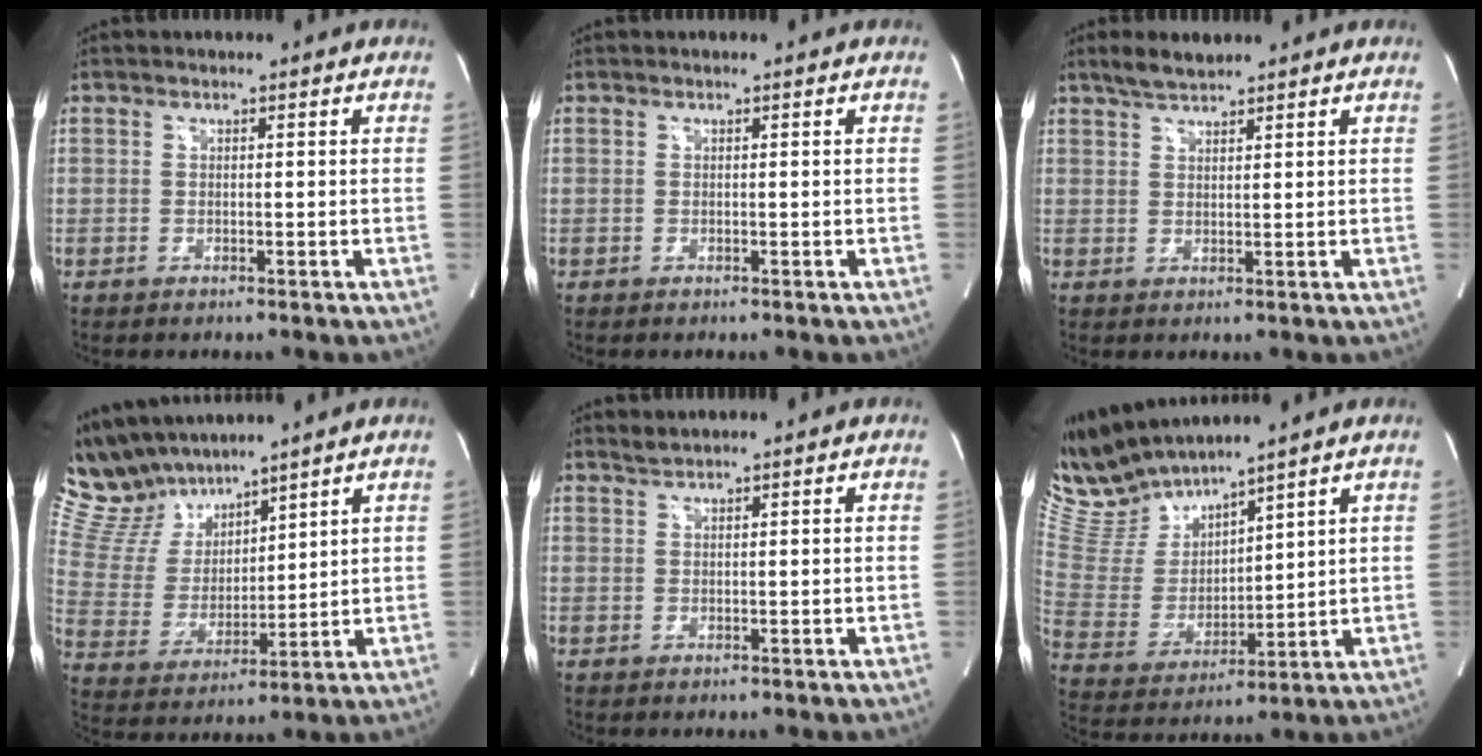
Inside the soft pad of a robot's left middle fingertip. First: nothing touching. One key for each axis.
{"total": 0.0}
{"total": 3.6, "fx": 3.2, "fy": 0.6, "fz": 1.6, "tx": -0.040, "ty": 0.008, "tz": 0.062}
{"total": 12.0, "fx": 10.9, "fy": 3.9, "fz": 3.2, "tx": -0.088, "ty": 0.025, "tz": 0.225}
{"total": 1.1, "fx": 1.1, "fy": -0.2, "fz": 0.1, "tx": -0.008, "ty": 0.004, "tz": 0.028}
{"total": 11.8, "fx": 11.3, "fy": 1.2, "fz": 3.3, "tx": -0.087, "ty": -0.001, "tz": 0.243}